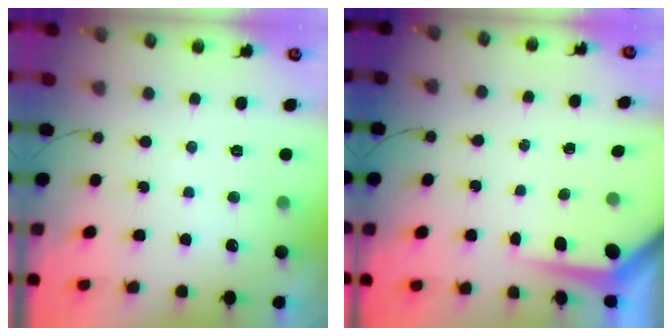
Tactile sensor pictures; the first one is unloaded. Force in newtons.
{"total": 5.2, "press": 5.2, "slide": 0.3}